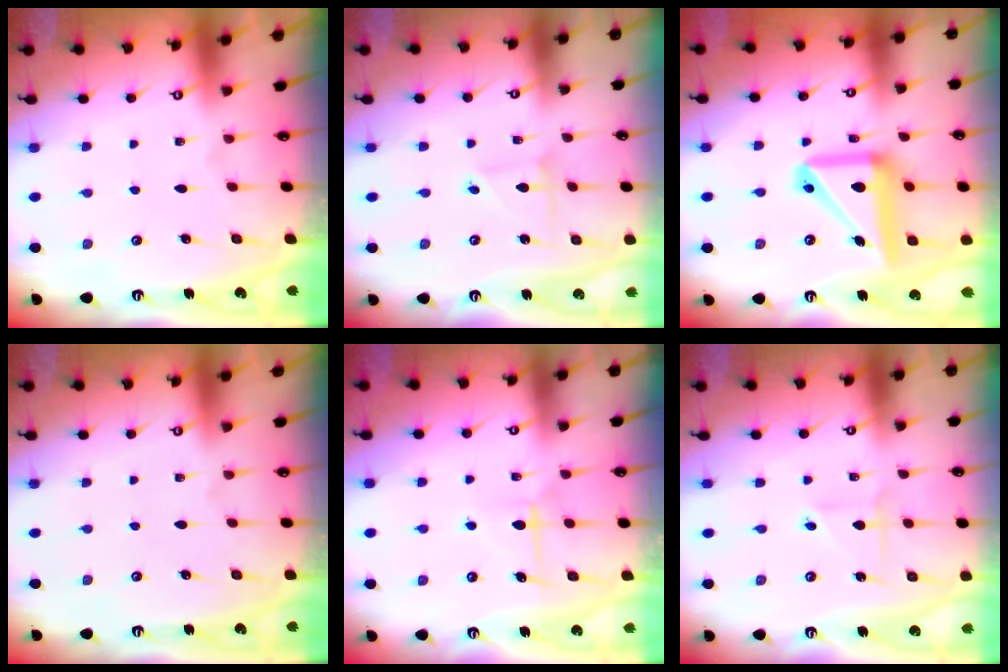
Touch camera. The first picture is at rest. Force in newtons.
{"total": 2.6, "press": 2.6, "slide": 0.3}
{"total": 15.9, "press": 15.7, "slide": 2.5}
{"total": 0.0}
{"total": 7.2, "press": 7.1, "slide": 0.3}
{"total": 2.0, "press": 2.0, "slide": 0.1}